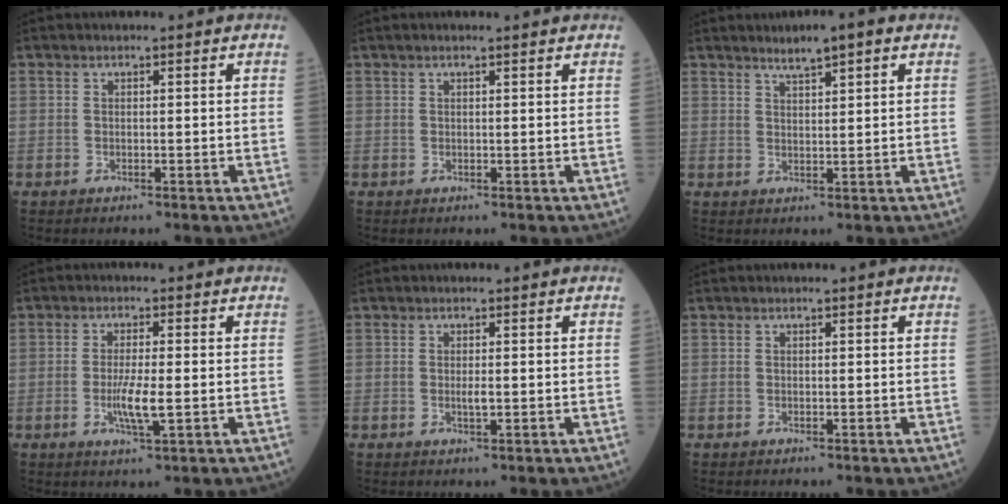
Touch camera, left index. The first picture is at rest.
{"total": 2.0, "force": [1.6, 0.0, 1.2], "torque": [-0.017, 0.018, 0.022]}
{"total": 4.2, "force": [2.8, 0.4, 3.1], "torque": [-0.054, 0.012, 0.045]}
{"total": 4.4, "force": [-0.8, 0.4, 4.3], "torque": [-0.089, -0.008, -0.014]}
{"total": 1.2, "force": [0.0, 0.2, 1.2], "torque": [-0.025, -0.002, 0.000]}
{"total": 0.0}